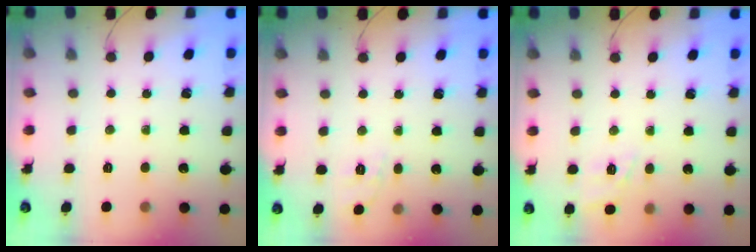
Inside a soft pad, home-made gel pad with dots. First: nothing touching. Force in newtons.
{"total": 1.7, "press": 0.5, "slide": 1.6}
{"total": 4.4, "press": 4.2, "slide": 1.3}